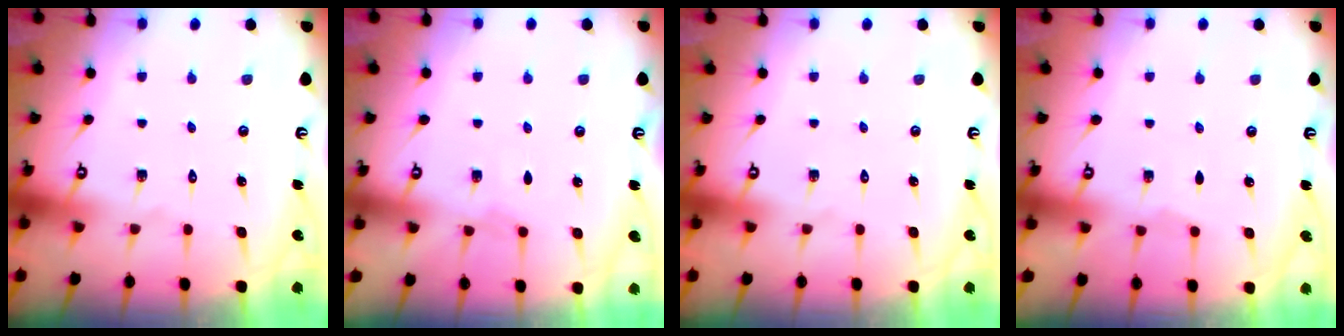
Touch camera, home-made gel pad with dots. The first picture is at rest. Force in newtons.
{"total": 2.3, "press": 2.3, "slide": 0.5}
{"total": 0.0}
{"total": 1.6, "press": 1.6, "slide": 0.4}